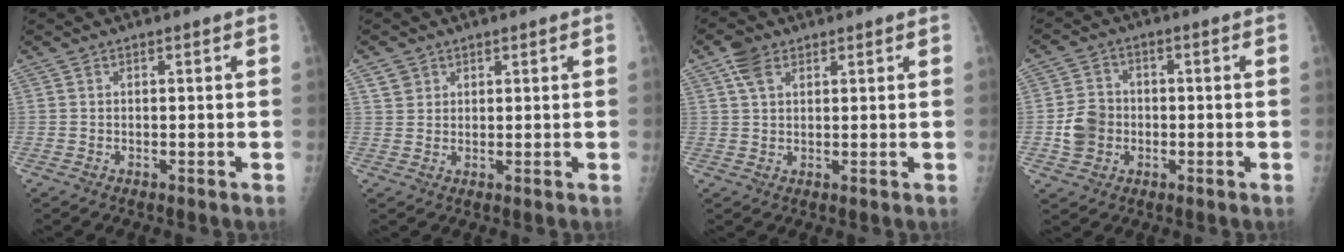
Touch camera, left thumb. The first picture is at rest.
{"total": 2.6, "force": [1.4, 2.2, 0.4], "torque": [0.011, -0.008, 0.022]}
{"total": 4.1, "force": [2.1, 2.6, 2.4], "torque": [-0.037, 0.001, 0.042]}
{"total": 6.7, "force": [-1.3, 5.8, 3.2], "torque": [-0.043, 0.013, -0.027]}